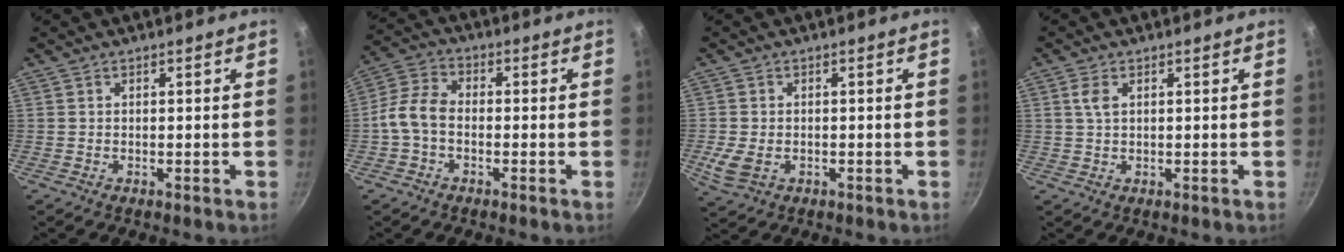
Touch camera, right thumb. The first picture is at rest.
{"total": 6.8, "force": [-1.6, 4.5, 4.8], "torque": [-0.099, 0.033, -0.047]}
{"total": 4.9, "force": [-1.1, 3.5, 3.3], "torque": [-0.071, -0.006, -0.016]}
{"total": 2.8, "force": [0.9, 1.6, 2.1], "torque": [-0.041, -0.002, 0.017]}